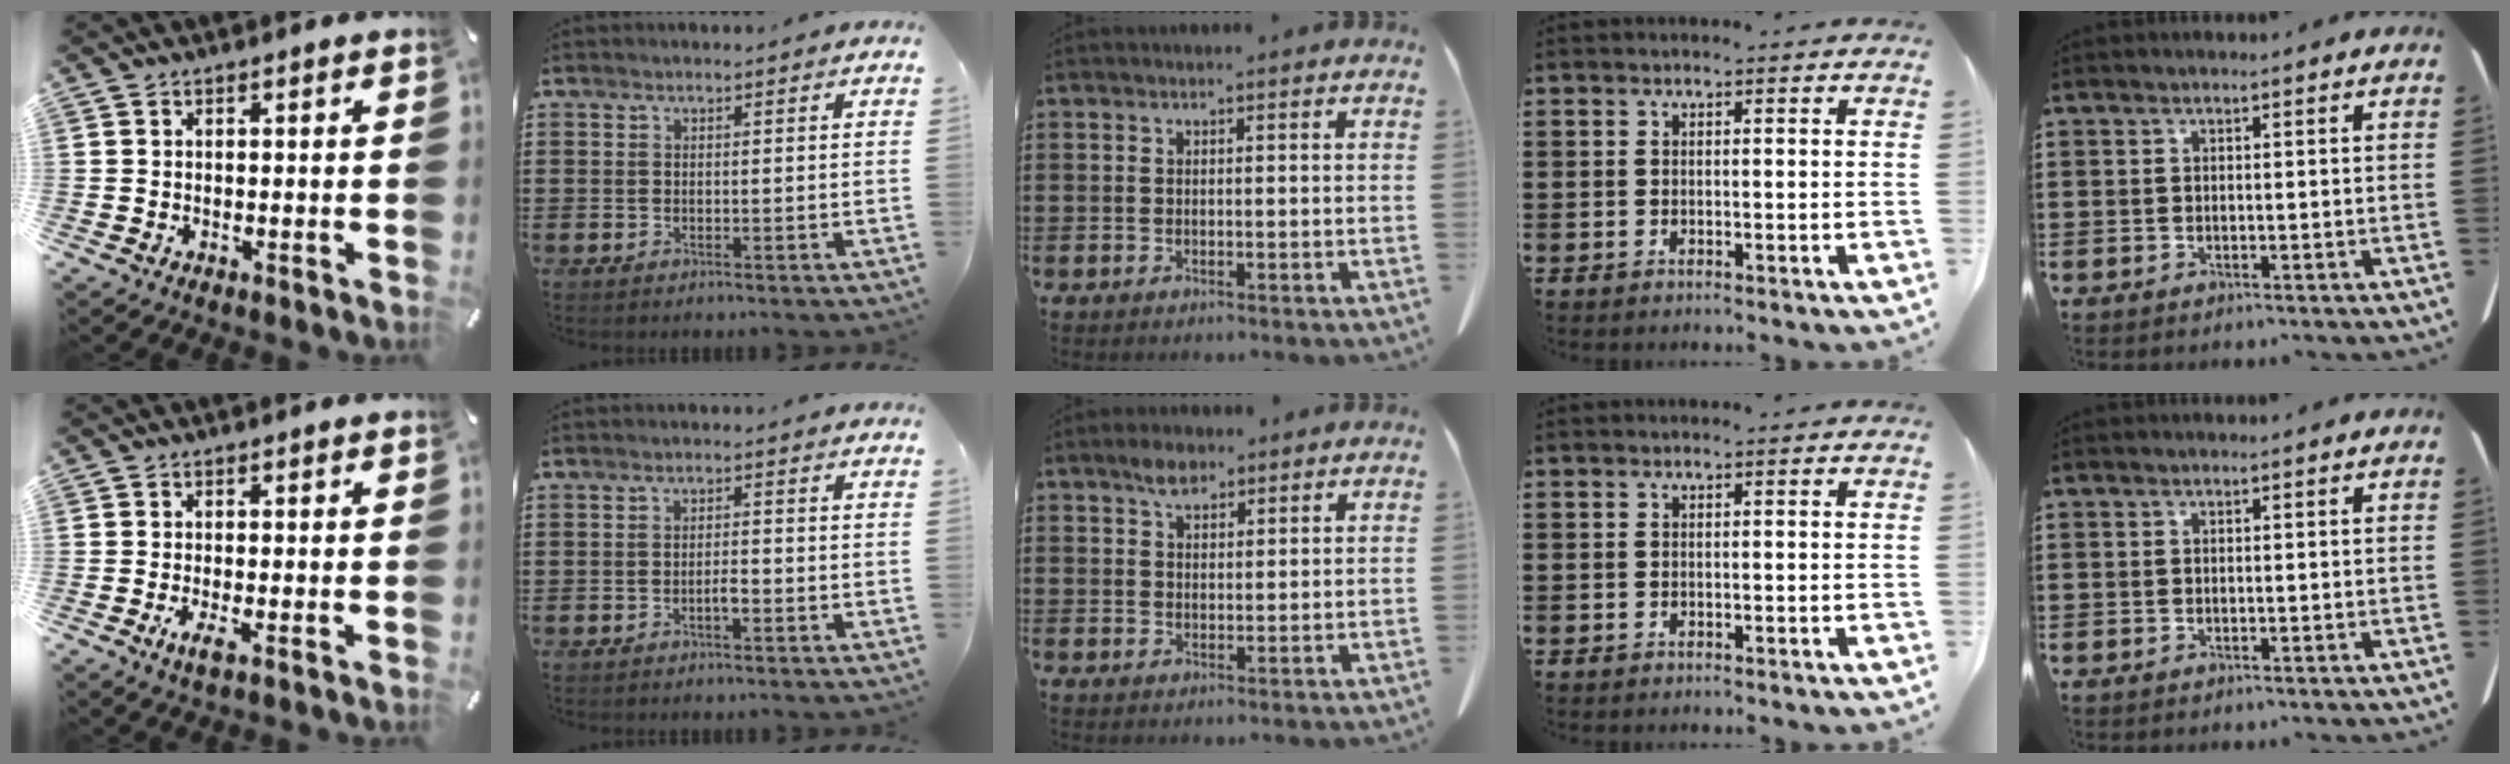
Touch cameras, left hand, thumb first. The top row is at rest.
{"thumb": {"total": 3.1, "force": [-0.9, 0.8, 2.9], "torque": [-0.059, -0.006, -0.018]}, "index": {"total": 2.0, "force": [-0.9, 0.5, 1.7], "torque": [-0.032, 0.003, -0.017]}, "middle": {"total": 3.3, "force": [2.4, 1.4, 1.7], "torque": [-0.031, 0.000, 0.043]}}